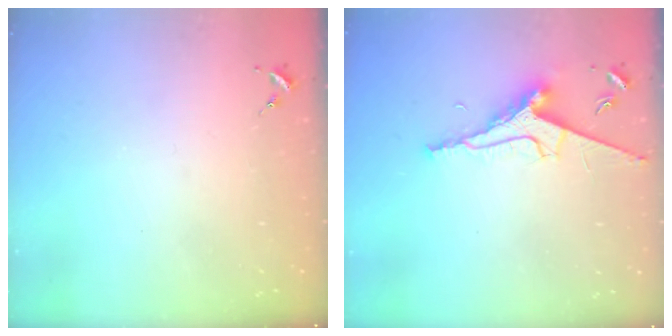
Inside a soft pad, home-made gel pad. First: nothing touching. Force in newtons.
{"total": 9.1, "press": 9.0, "slide": 1.2}